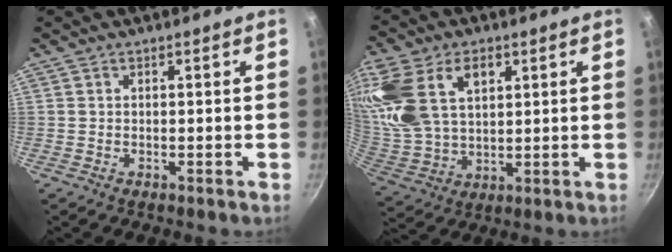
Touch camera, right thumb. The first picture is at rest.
{"total": 21.0, "force": [7.8, 13.4, 14.1], "torque": [-0.303, -0.004, 0.158]}